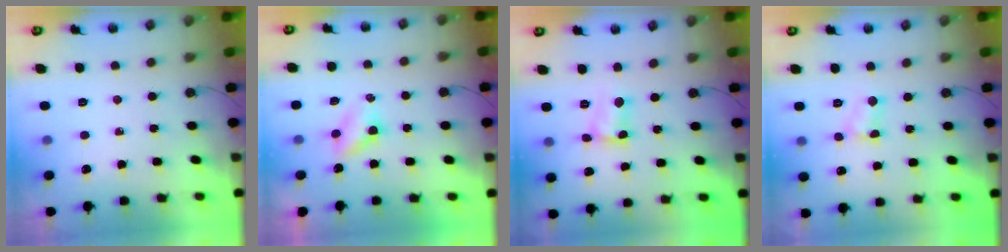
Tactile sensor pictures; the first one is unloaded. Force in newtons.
{"total": 3.5, "press": 3.5, "slide": 0.4}
{"total": 4.4, "press": 3.1, "slide": 3.2}
{"total": 4.8, "press": 4.7, "slide": 0.5}